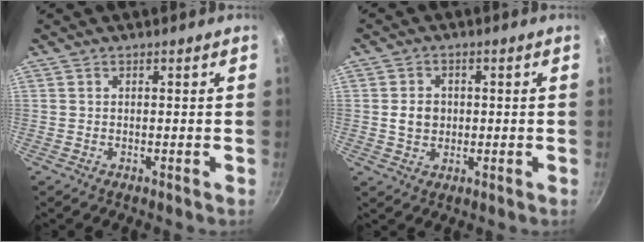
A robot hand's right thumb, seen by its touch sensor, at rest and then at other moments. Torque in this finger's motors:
{"motor_torque": [0.02, -0.06, 0.67, -0.44, 0.01]}